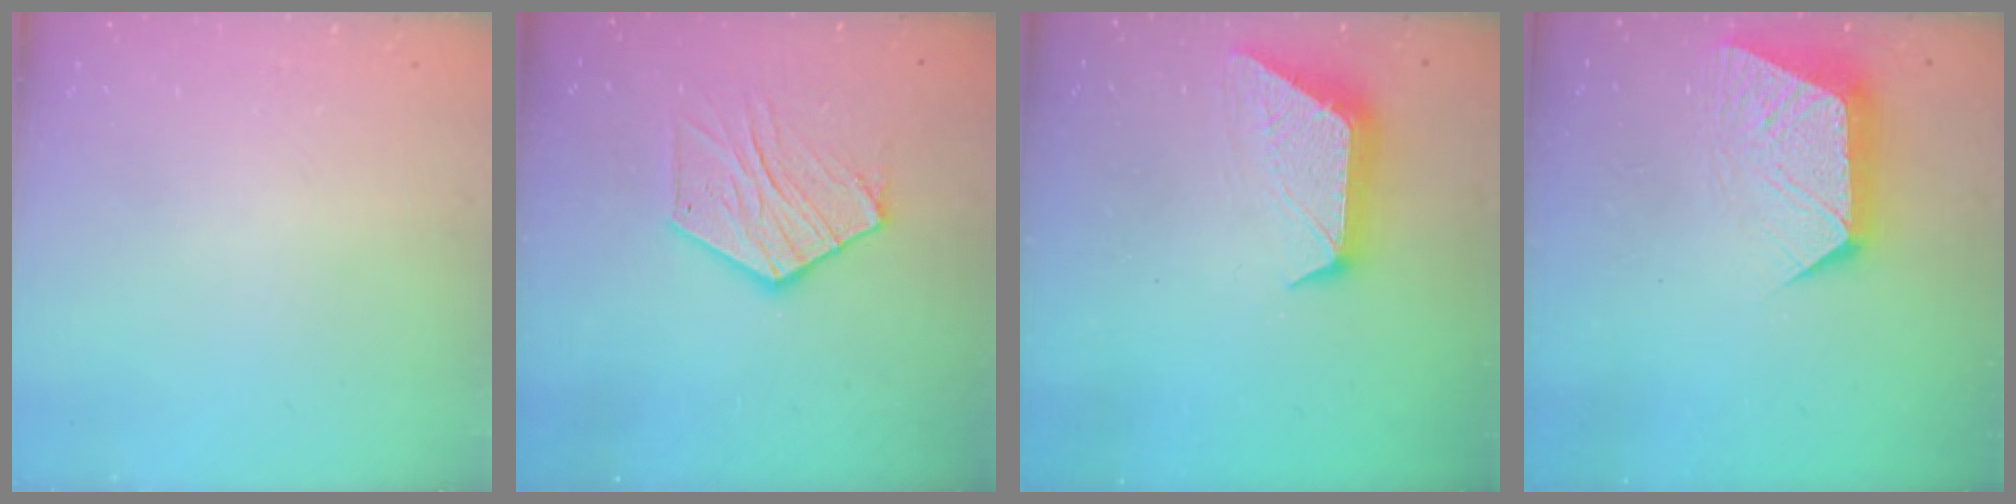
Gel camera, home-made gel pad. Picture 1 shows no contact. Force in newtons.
{"total": 11.8, "press": 11.8, "slide": 0.7}
{"total": 10.2, "press": 10.1, "slide": 0.5}
{"total": 10.4, "press": 10.4, "slide": 0.7}